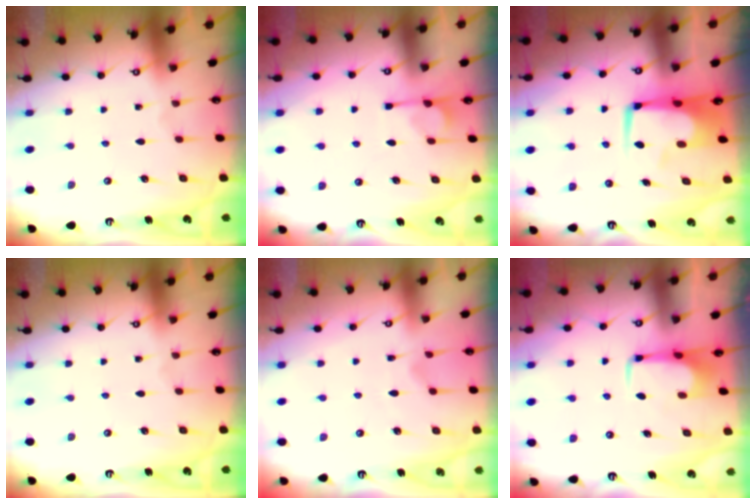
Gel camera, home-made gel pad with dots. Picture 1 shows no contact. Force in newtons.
{"total": 2.0, "press": 1.5, "slide": 1.2}
{"total": 7.6, "press": 7.4, "slide": 1.6}
{"total": 0.0}
{"total": 1.2, "press": 0.5, "slide": 1.1}
{"total": 1.6, "press": 1.6, "slide": 0.5}